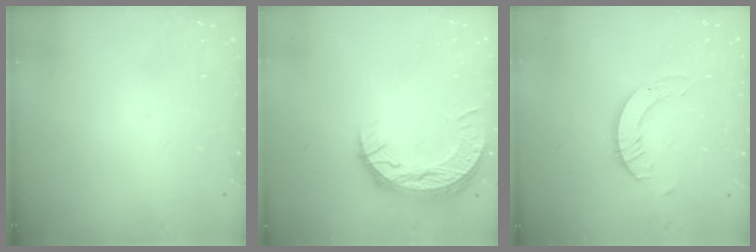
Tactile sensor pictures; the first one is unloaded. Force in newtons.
{"total": 9.9, "press": 9.9, "slide": 0.7}
{"total": 3.3, "press": 3.3, "slide": 0.2}